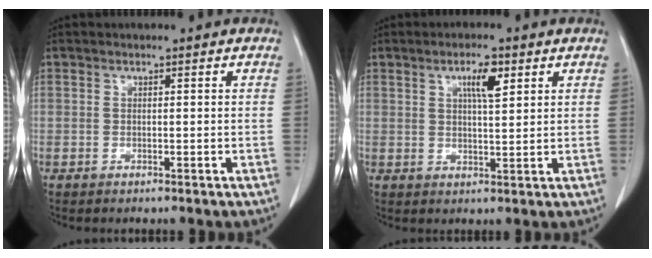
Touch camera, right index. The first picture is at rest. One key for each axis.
{"total": 4.6, "fx": 2.2, "fy": 1.0, "fz": 3.9, "tx": -0.071, "ty": 0.000, "tz": 0.037}